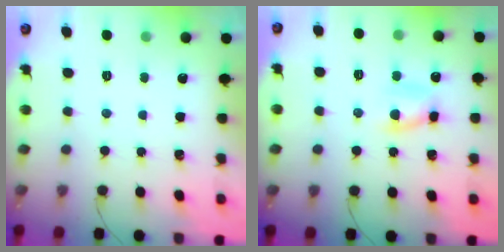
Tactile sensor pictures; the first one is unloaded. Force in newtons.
{"total": 6.9, "press": 6.9, "slide": 0.2}